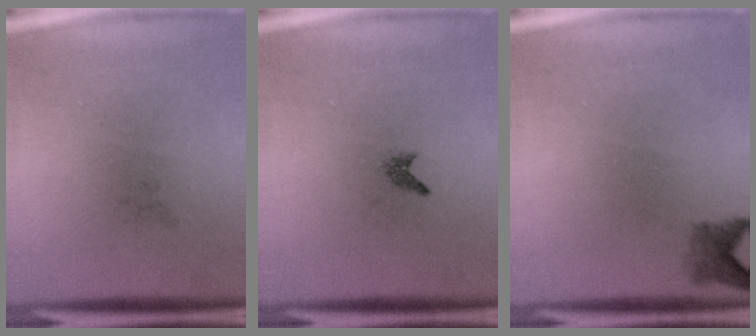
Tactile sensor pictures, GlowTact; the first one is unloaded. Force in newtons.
{"total": 0.7}
{"total": 2.0}